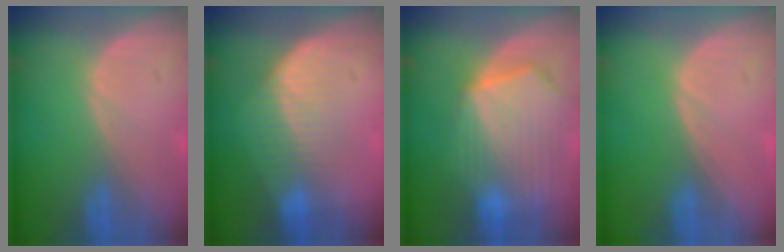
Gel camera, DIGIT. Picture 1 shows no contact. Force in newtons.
{"total": 6.9, "press": 6.5, "slide": 2.4}
{"total": 10.5, "press": 9.2, "slide": 5.1}
{"total": 0.0}